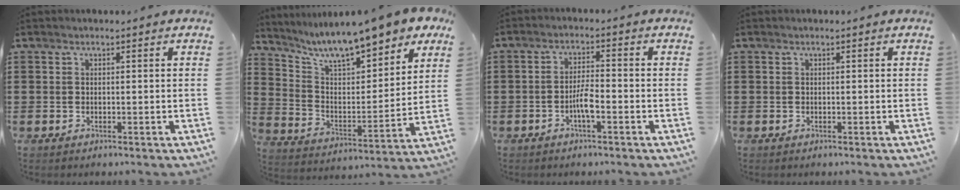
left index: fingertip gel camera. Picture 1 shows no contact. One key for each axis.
{"total": 10.1, "fx": 9.0, "fy": 1.1, "fz": 4.6, "tx": -0.117, "ty": -0.054, "tz": 0.149}
{"total": 3.9, "fx": -1.6, "fy": 0.7, "fz": 3.5, "tx": -0.074, "ty": 0.001, "tz": -0.033}
{"total": 0.0}